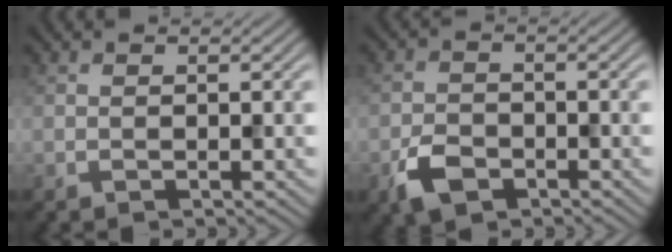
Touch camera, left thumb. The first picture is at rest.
{"total": 4.1, "force": [-2.4, 2.6, 2.2], "torque": [-0.044, -0.007, -0.055]}